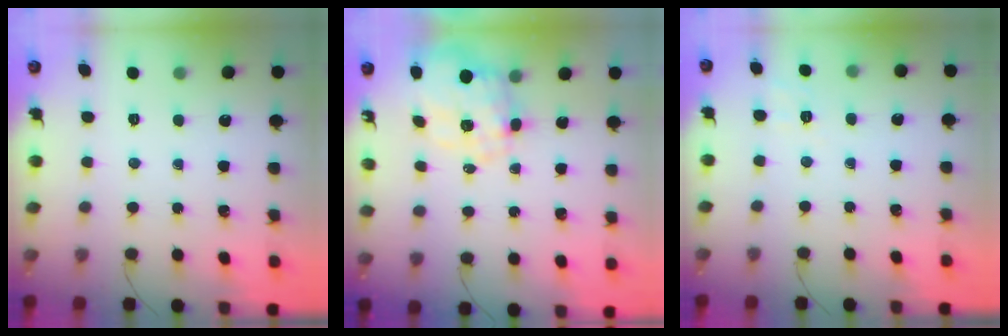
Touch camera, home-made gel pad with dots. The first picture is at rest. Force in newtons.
{"total": 3.8, "press": 3.4, "slide": 1.8}
{"total": 2.7, "press": 2.2, "slide": 1.6}